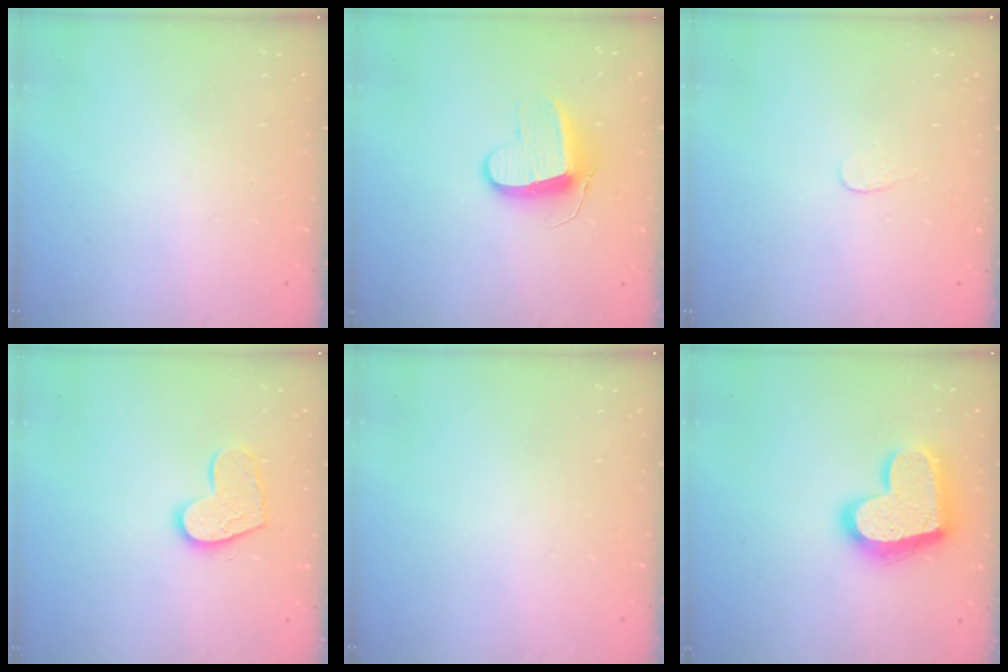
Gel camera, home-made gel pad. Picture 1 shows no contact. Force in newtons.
{"total": 10.1, "press": 10.1, "slide": 0.4}
{"total": 3.0, "press": 3.0, "slide": 0.2}
{"total": 11.7, "press": 11.7, "slide": 0.8}
{"total": 0.0}
{"total": 19.1, "press": 19.0, "slide": 1.3}